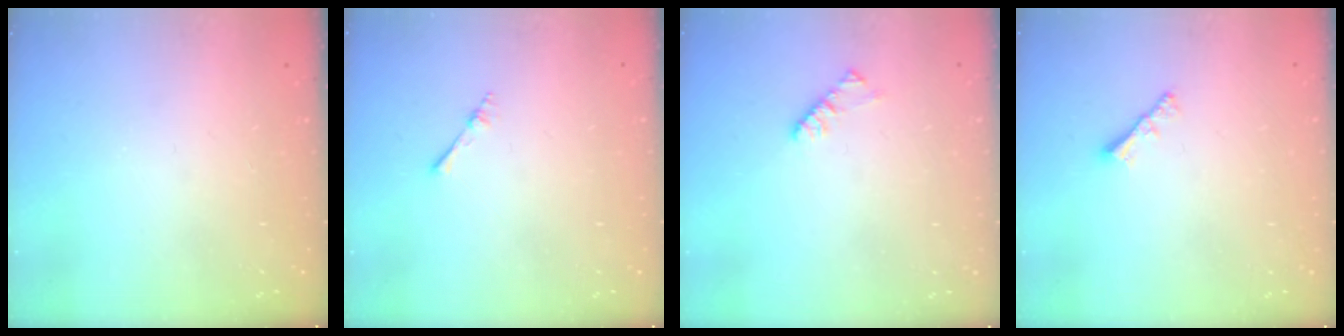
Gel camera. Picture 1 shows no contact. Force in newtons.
{"total": 2.2, "press": 2.1, "slide": 0.3}
{"total": 4.5, "press": 4.5, "slide": 0.5}
{"total": 2.2, "press": 2.1, "slide": 0.6}